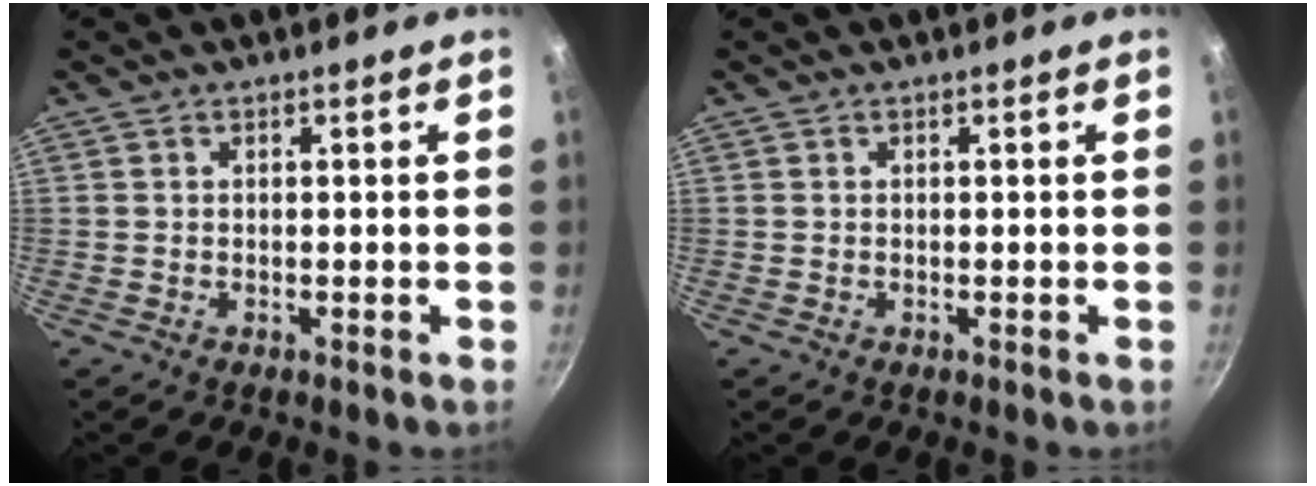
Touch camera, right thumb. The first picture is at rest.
{"total": 0.0}